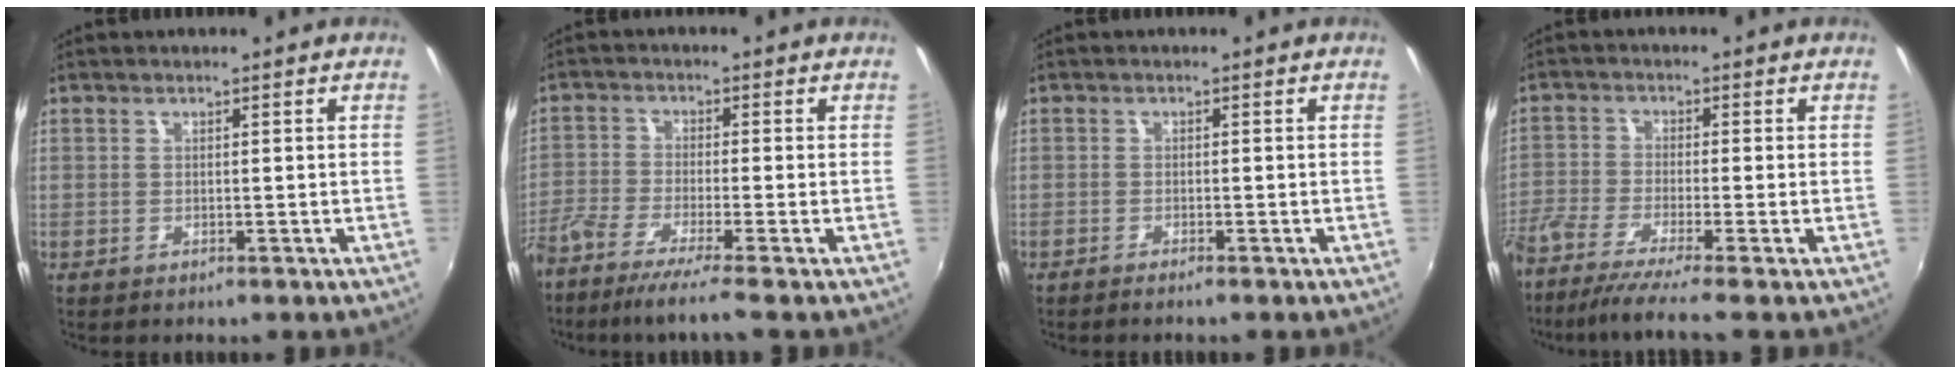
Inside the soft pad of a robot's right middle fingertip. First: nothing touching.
{"total": 7.2, "force": [-5.8, -1.0, 4.1], "torque": [-0.096, -0.024, -0.111]}
{"total": 1.2, "force": [-1.1, -0.1, 0.6], "torque": [-0.016, -0.004, -0.023]}
{"total": 7.7, "force": [-6.4, -1.0, 4.2], "torque": [-0.099, -0.030, -0.122]}